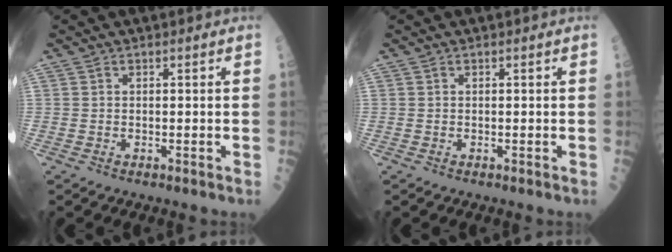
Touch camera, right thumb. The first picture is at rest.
{"total": 0.0}